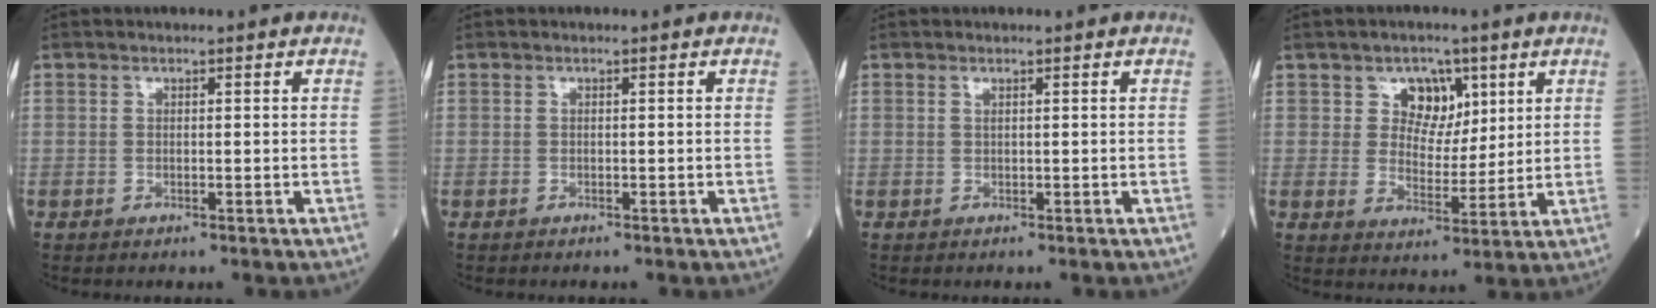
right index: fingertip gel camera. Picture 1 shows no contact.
{"total": 0.5, "force": [-0.5, 0.1, 0.2], "torque": [-0.009, -0.002, -0.009]}
{"total": 0.0}
{"total": 5.8, "force": [2.8, 4.4, 2.6], "torque": [-0.036, 0.007, 0.048]}